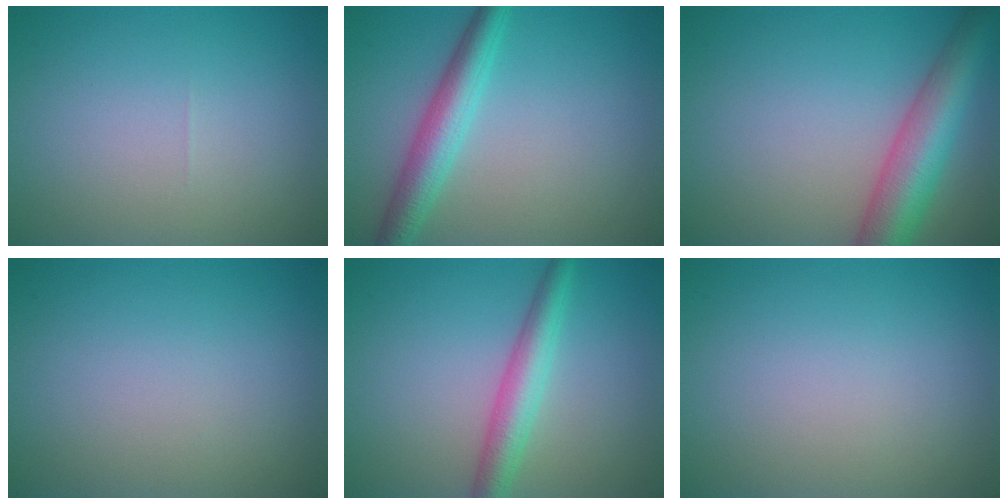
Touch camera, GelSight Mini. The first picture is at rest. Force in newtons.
{"total": 4.2, "press": 4.2, "slide": 0.1}
{"total": 7.2, "press": 7.2, "slide": 0.3}
{"total": 0.0}
{"total": 3.8, "press": 3.8, "slide": 0.1}
{"total": 0.0}